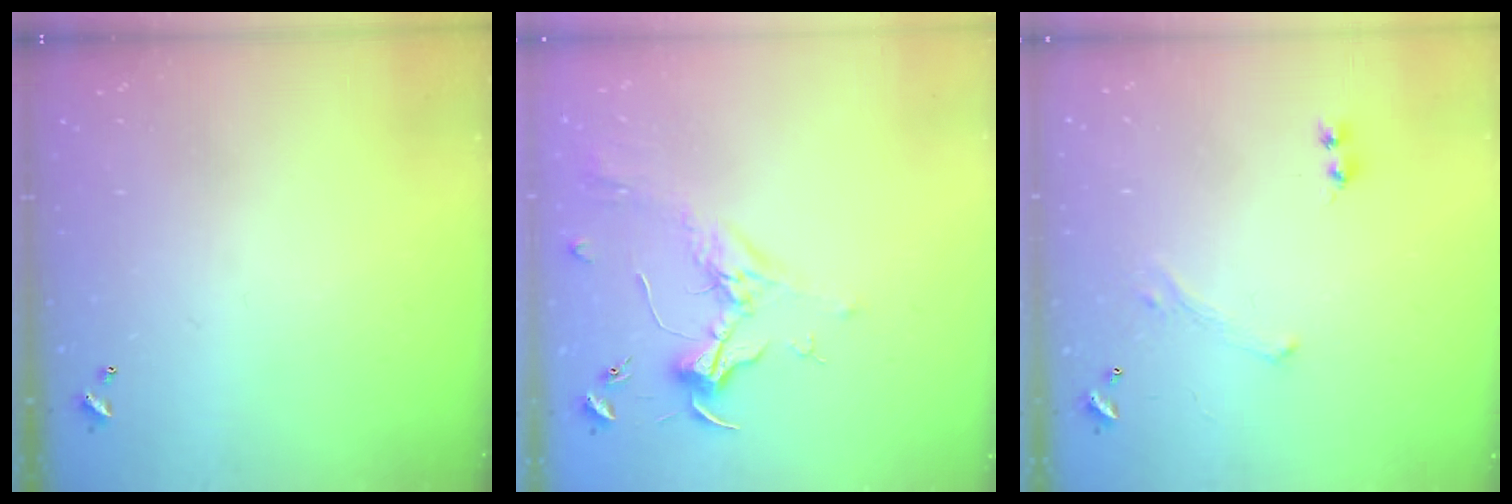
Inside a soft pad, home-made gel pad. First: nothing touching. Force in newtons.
{"total": 1.8, "press": 1.7, "slide": 0.6}
{"total": 0.0}